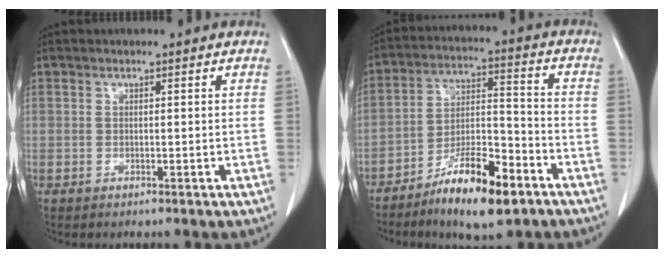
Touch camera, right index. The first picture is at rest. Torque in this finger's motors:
{"motor_torque": [0.49, -0.44, 0.24, 0.08]}